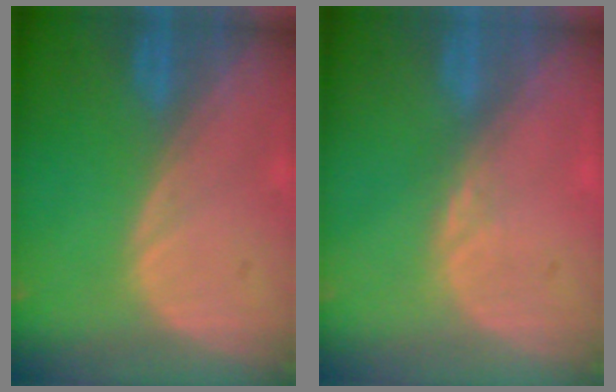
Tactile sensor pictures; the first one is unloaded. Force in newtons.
{"total": 1.1, "press": 1.0, "slide": 0.5}